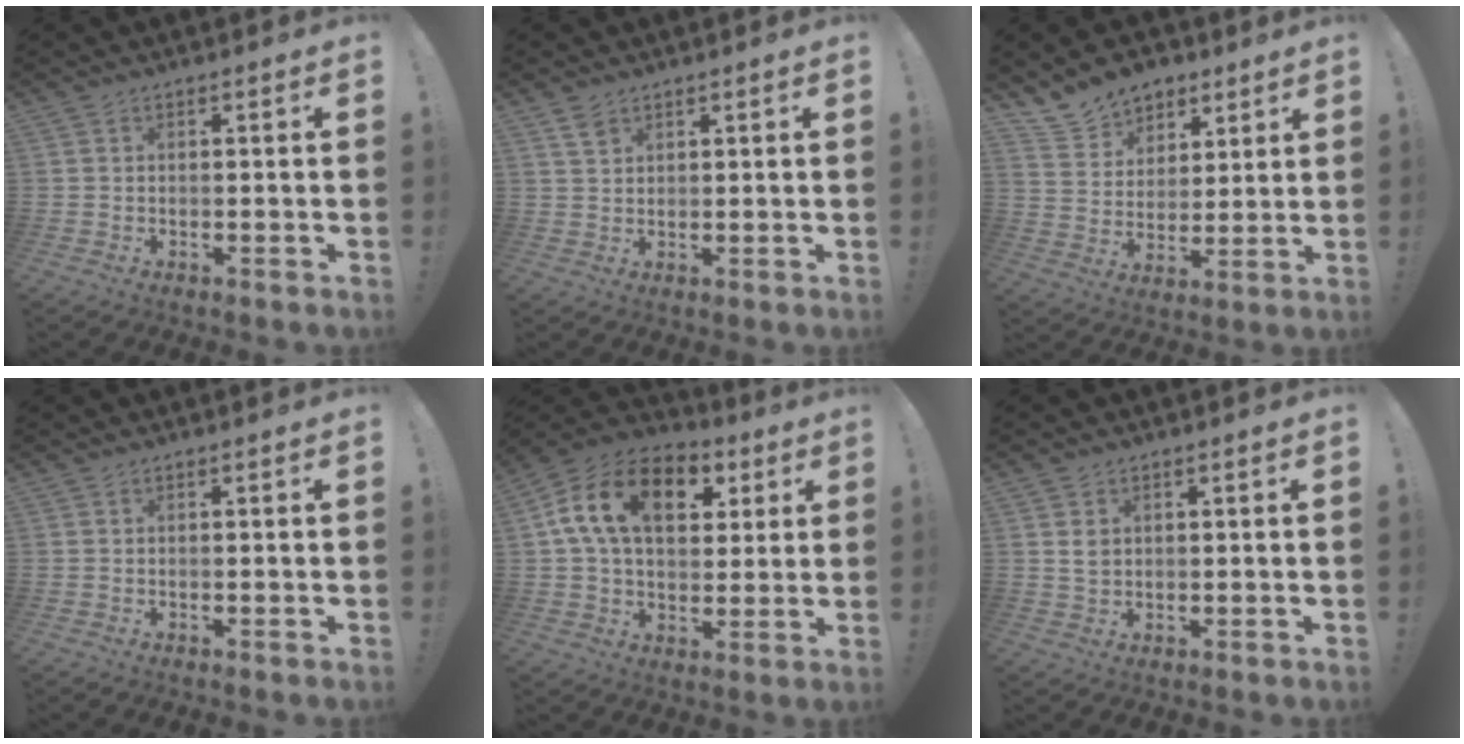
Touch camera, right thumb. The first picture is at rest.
{"total": 3.1, "force": [2.1, 1.7, 1.5], "torque": [-0.014, -0.013, 0.037]}
{"total": 12.0, "force": [8.8, 7.9, 2.3], "torque": [-0.046, -0.061, 0.175]}
{"total": 0.0}
{"total": 18.2, "force": [6.3, 11.8, 12.4], "torque": [-0.210, -0.007, 0.113]}
{"total": 2.8, "force": [1.0, 2.1, 1.6], "torque": [-0.017, -0.003, 0.017]}